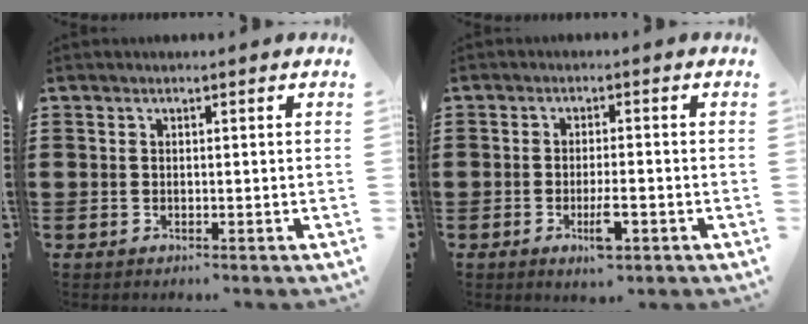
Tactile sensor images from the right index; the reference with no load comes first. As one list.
[{"total": 4.2, "force": [-1.7, 1.1, 3.6], "torque": [-0.058, 0.001, -0.028]}]